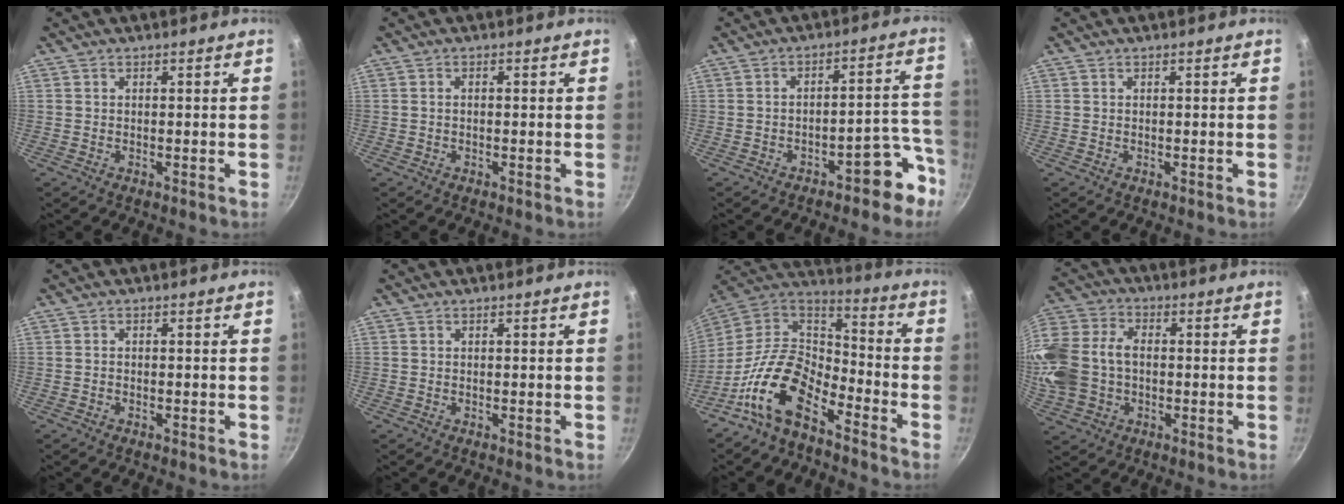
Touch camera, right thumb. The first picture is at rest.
{"total": 0.7, "force": [-0.1, 0.4, 0.5], "torque": [-0.012, 0.006, -0.002]}
{"total": 8.2, "force": [-5.4, 3.6, 5.0], "torque": [-0.014, 0.080, -0.061]}
{"total": 0.0}
{"total": 0.6, "force": [-0.4, 0.3, 0.2], "torque": [-0.010, 0.006, -0.008]}
{"total": 0.0}
{"total": 15.3, "force": [-9.2, 7.8, 9.4], "torque": [-0.157, 0.077, -0.196]}
{"total": 18.2, "force": [-1.3, 13.6, 12.0], "torque": [-0.276, 0.044, -0.029]}